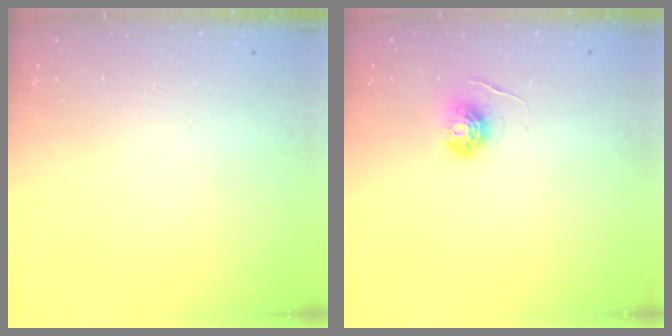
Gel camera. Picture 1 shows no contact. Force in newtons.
{"total": 5.8, "press": 5.8, "slide": 0.3}